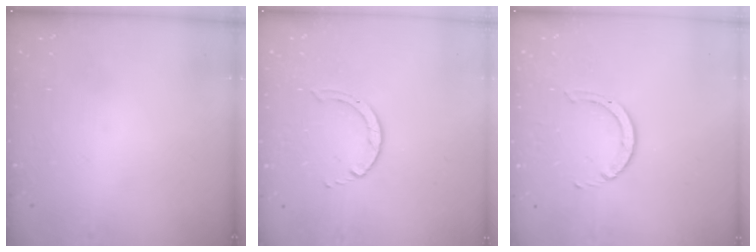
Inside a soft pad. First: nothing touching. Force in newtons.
{"total": 2.5, "press": 2.4, "slide": 0.3}
{"total": 2.5, "press": 2.4, "slide": 0.3}